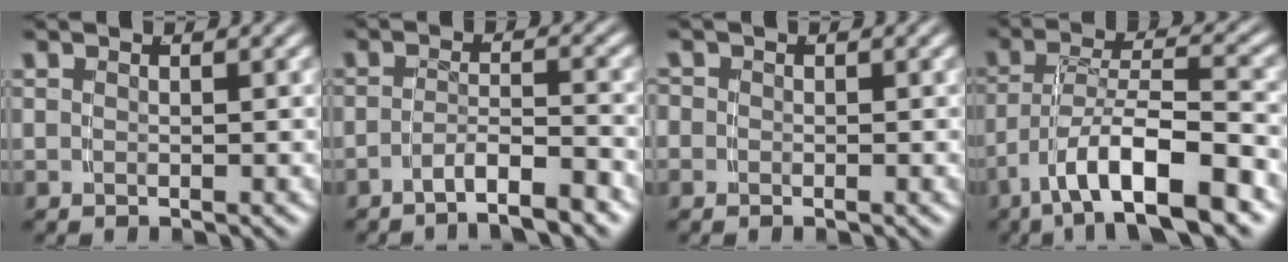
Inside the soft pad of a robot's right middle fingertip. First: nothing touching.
{"total": 4.5, "force": [-4.0, 0.3, 2.0], "torque": [-0.024, -0.008, -0.065]}
{"total": 1.3, "force": [-0.3, 1.3, 0.1], "torque": [-0.005, -0.001, -0.012]}
{"total": 7.8, "force": [-4.4, 2.4, 6.0], "torque": [-0.096, -0.005, -0.064]}